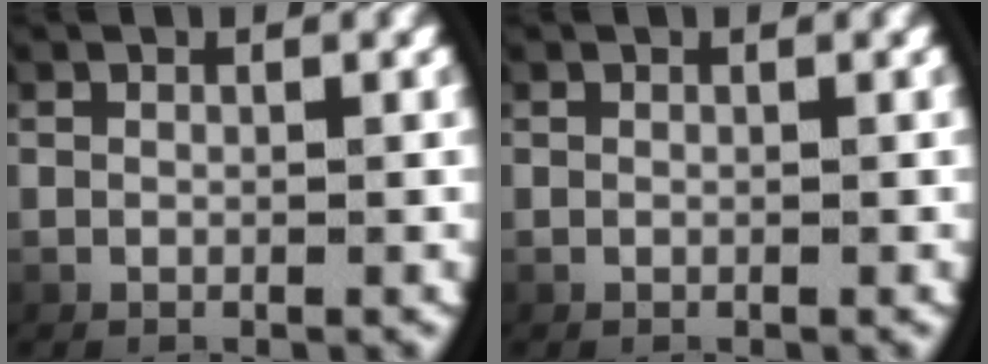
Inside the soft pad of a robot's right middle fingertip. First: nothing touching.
{"total": 0.0}